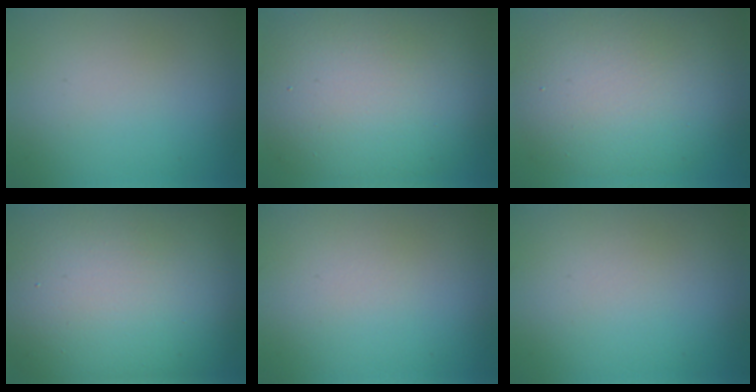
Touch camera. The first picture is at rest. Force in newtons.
{"total": 11.6, "press": 11.6, "slide": 0.7}
{"total": 9.4, "press": 9.3, "slide": 1.0}
{"total": 18.0, "press": 17.9, "slide": 1.2}
{"total": 0.0}
{"total": 0.0}